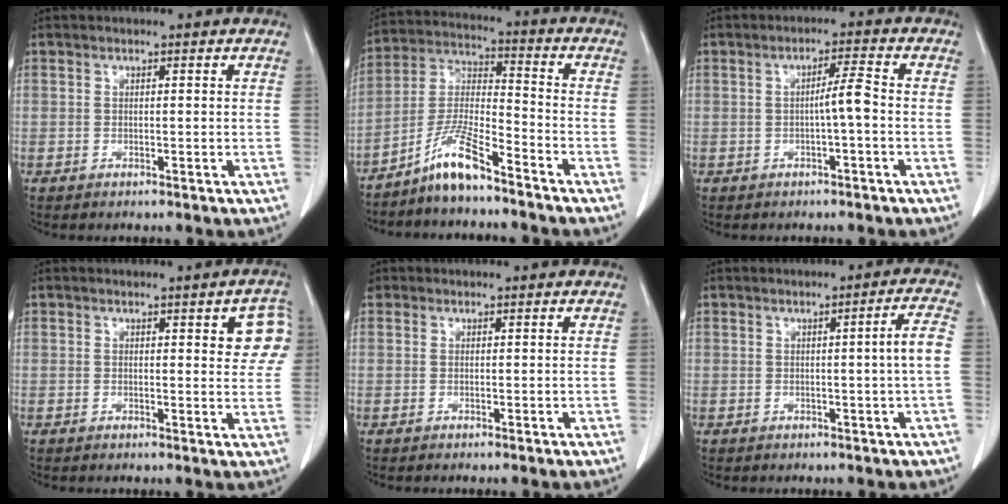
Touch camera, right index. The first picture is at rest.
{"total": 8.7, "force": [-6.7, 0.8, 5.5], "torque": [-0.122, -0.005, -0.134]}
{"total": 3.4, "force": [-0.7, -0.1, 3.4], "torque": [-0.053, 0.004, -0.011]}
{"total": 5.5, "force": [2.0, 1.6, 4.8], "torque": [-0.037, 0.000, 0.015]}
{"total": 0.5, "force": [0.3, 0.4, 0.0], "torque": [-0.002, 0.008, 0.004]}
{"total": 3.6, "force": [-0.2, -0.9, 3.5], "torque": [-0.049, -0.001, -0.001]}